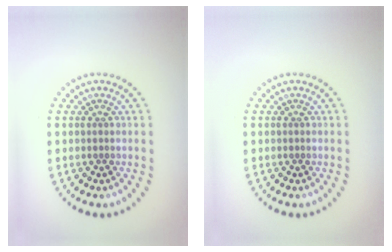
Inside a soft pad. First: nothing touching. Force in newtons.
{"total": 0.0}